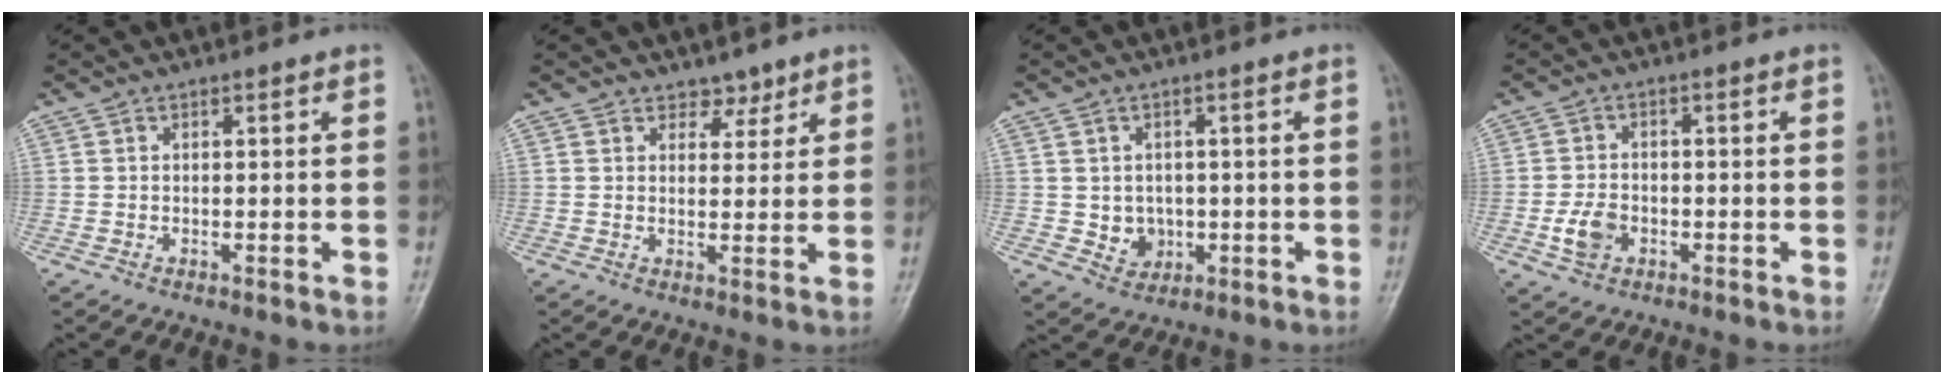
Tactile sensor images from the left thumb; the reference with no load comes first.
{"total": 3.0, "force": [2.4, 1.7, 0.6], "torque": [0.016, -0.015, 0.032]}
{"total": 4.5, "force": [-0.3, 4.0, 2.0], "torque": [-0.011, 0.002, 0.005]}
{"total": 4.8, "force": [-1.6, 3.4, 2.9], "torque": [-0.052, 0.009, -0.031]}